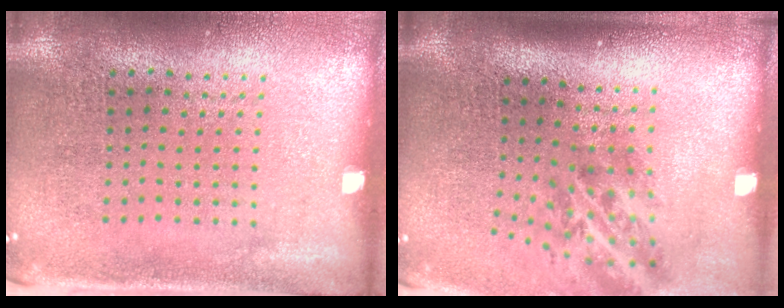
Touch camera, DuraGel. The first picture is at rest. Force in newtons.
{"total": 2.1, "press": 1.3, "slide": 1.6}